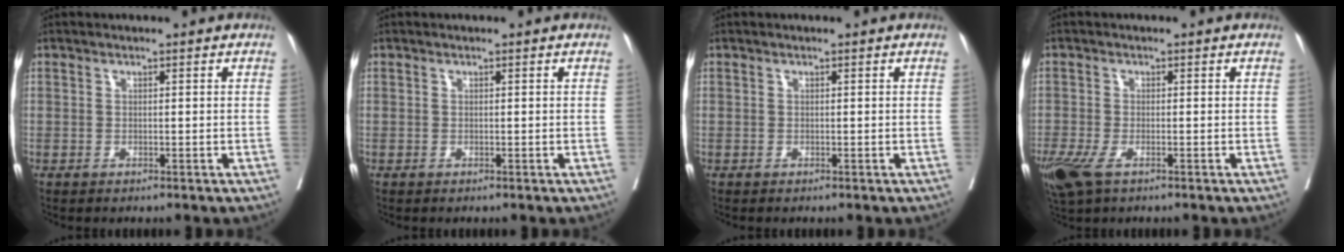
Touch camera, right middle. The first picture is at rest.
{"total": 0.0}
{"total": 0.0}
{"total": 6.3, "force": [-3.7, 2.5, 4.5], "torque": [-0.096, -0.018, -0.069]}